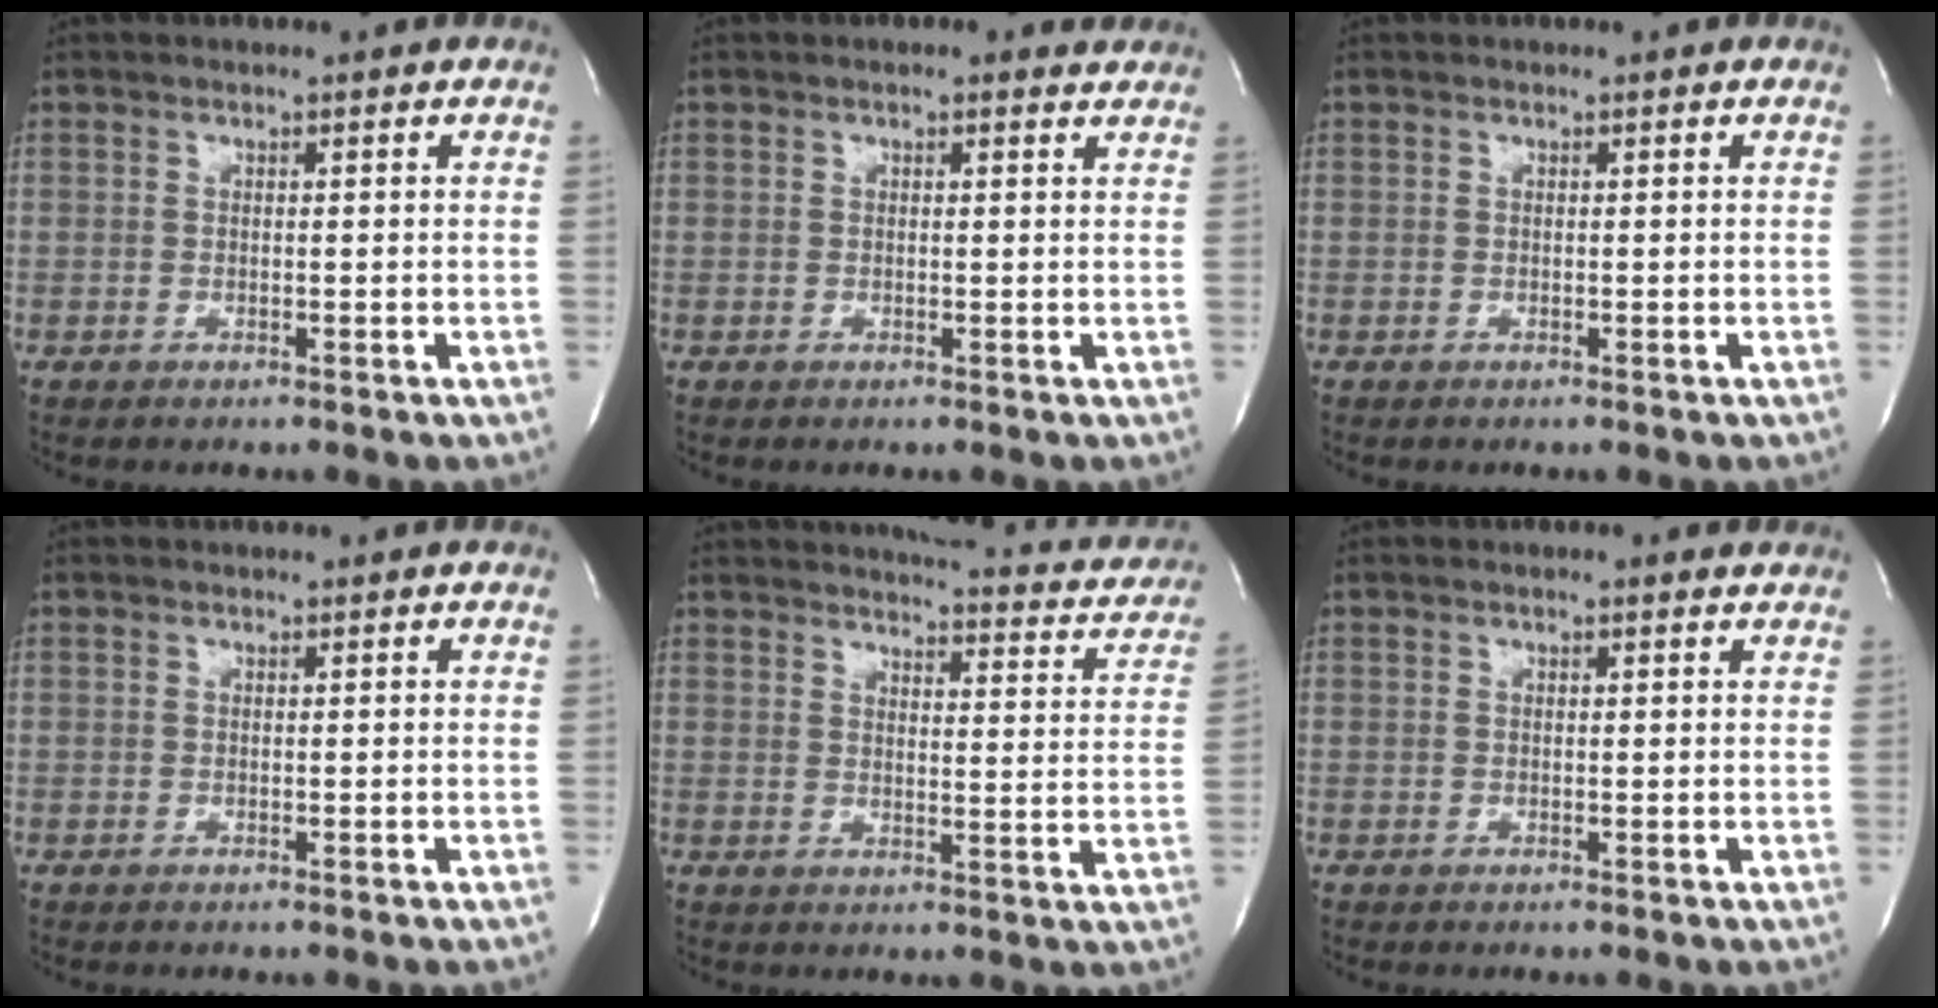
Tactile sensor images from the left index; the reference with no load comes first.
{"total": 2.1, "force": [1.5, 0.9, 1.1], "torque": [-0.016, 0.006, 0.011]}
{"total": 0.0}
{"total": 0.0}
{"total": 16.9, "force": [15.4, 3.7, 5.8], "torque": [-0.051, -0.040, 0.159]}
{"total": 1.2, "force": [0.7, 0.4, 0.8], "torque": [-0.017, 0.005, 0.006]}